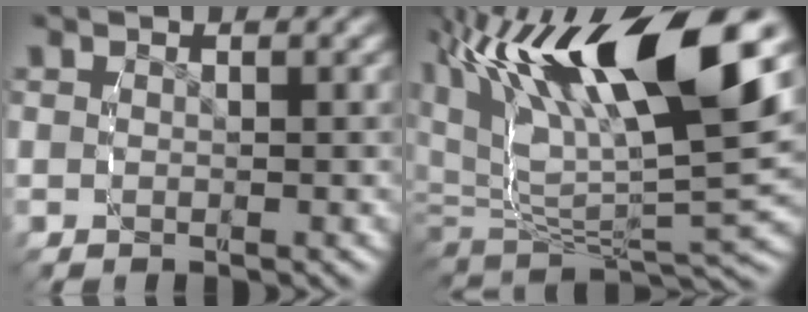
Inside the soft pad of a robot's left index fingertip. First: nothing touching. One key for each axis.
{"total": 14.8, "fx": 3.9, "fy": 7.7, "fz": 12.0, "tx": -0.223, "ty": 0.005, "tz": 0.061}